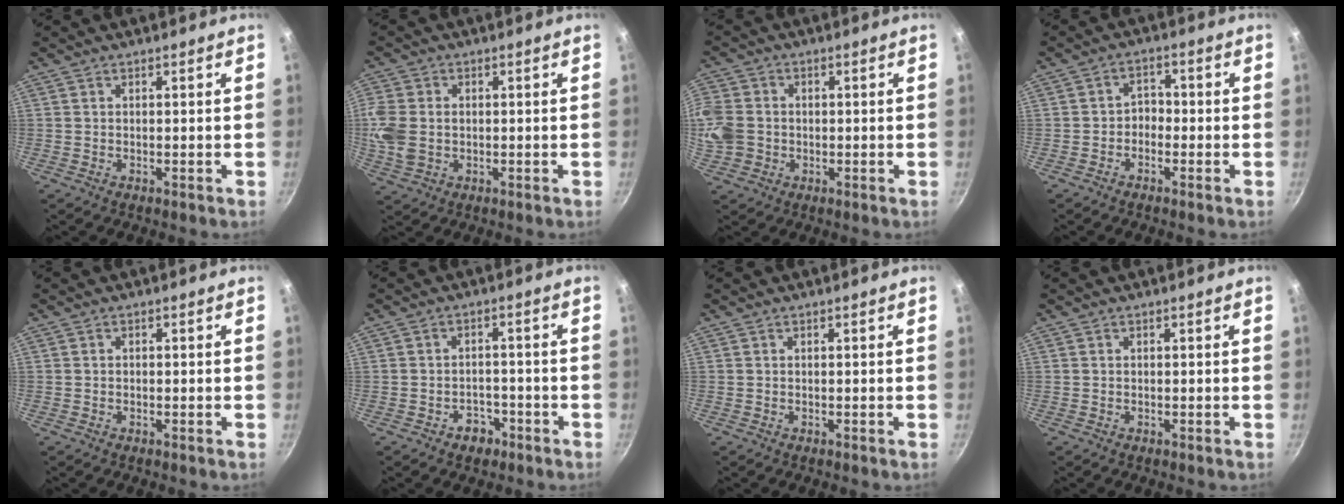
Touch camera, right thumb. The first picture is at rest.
{"total": 8.1, "force": [-0.3, 6.1, 5.2], "torque": [-0.111, -0.002, -0.010]}
{"total": 11.8, "force": [-0.9, 10.3, 5.7], "torque": [-0.145, 0.018, -0.023]}
{"total": 3.1, "force": [-1.3, 2.3, 1.5], "torque": [-0.004, 0.023, -0.029]}
{"total": 0.5, "force": [-0.2, 0.5, 0.2], "torque": [-0.003, 0.002, -0.003]}
{"total": 4.0, "force": [-2.4, 2.9, 1.4], "torque": [0.002, 0.023, -0.027]}
{"total": 0.0}
{"total": 0.0}